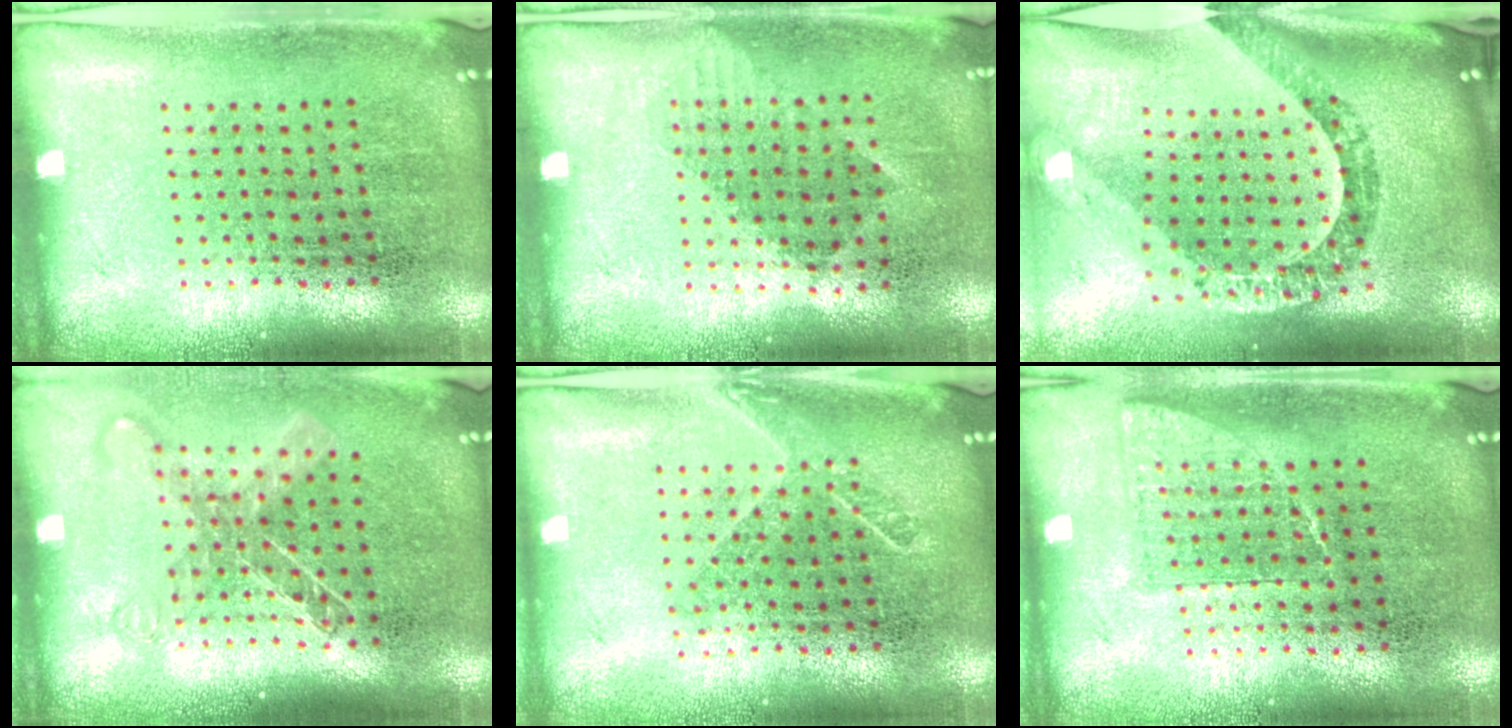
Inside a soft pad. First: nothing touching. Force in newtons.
{"total": 0.9, "press": 0.7, "slide": 0.6}
{"total": 2.5, "press": 2.1, "slide": 1.3}
{"total": 1.4, "press": 1.2, "slide": 0.8}
{"total": 1.5, "press": 1.2, "slide": 0.9}
{"total": 0.8, "press": 0.7, "slide": 0.2}